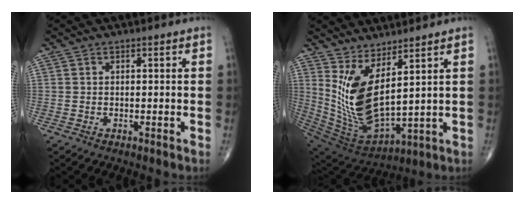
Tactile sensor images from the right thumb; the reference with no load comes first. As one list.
[{"total": 14.8, "force": [5.1, 5.6, 12.7], "torque": [-0.256, -0.060, 0.124]}]